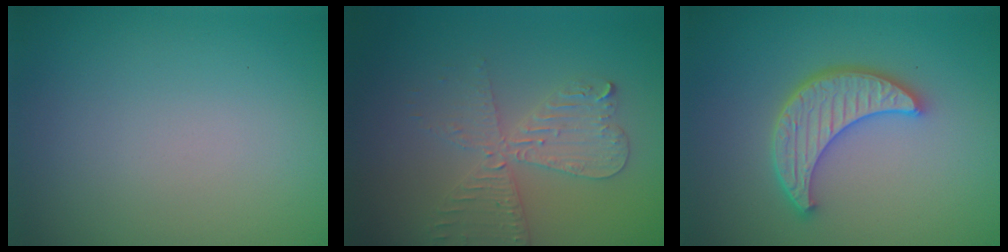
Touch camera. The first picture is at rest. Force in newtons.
{"total": 4.0, "press": 3.5, "slide": 2.0}
{"total": 4.9, "press": 3.9, "slide": 2.9}